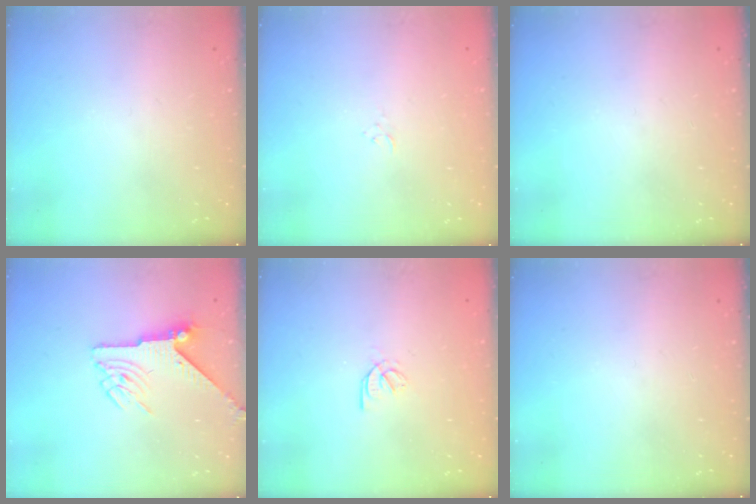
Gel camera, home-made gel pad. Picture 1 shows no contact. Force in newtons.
{"total": 1.5, "press": 1.5, "slide": 0.2}
{"total": 0.0}
{"total": 6.7, "press": 6.7, "slide": 0.2}
{"total": 1.9, "press": 1.8, "slide": 0.5}
{"total": 0.0}